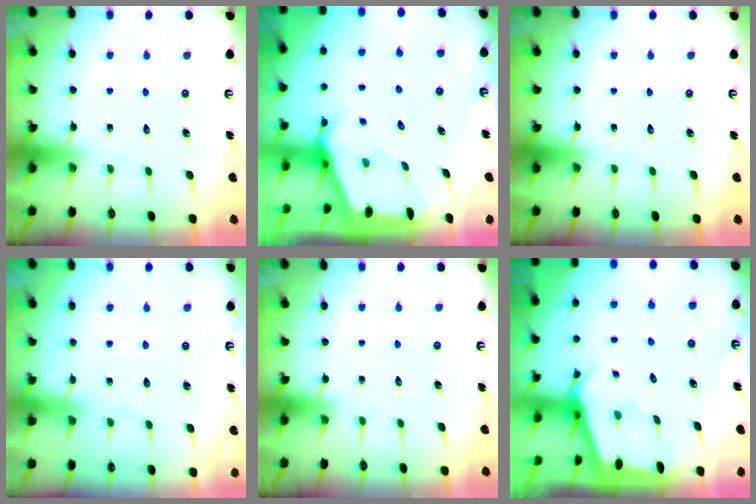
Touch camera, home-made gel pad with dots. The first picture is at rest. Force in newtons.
{"total": 2.4, "press": 2.4, "slide": 0.3}
{"total": 0.0}
{"total": 2.3, "press": 2.3, "slide": 0.3}
{"total": 0.0}
{"total": 1.5, "press": 1.5, "slide": 0.2}